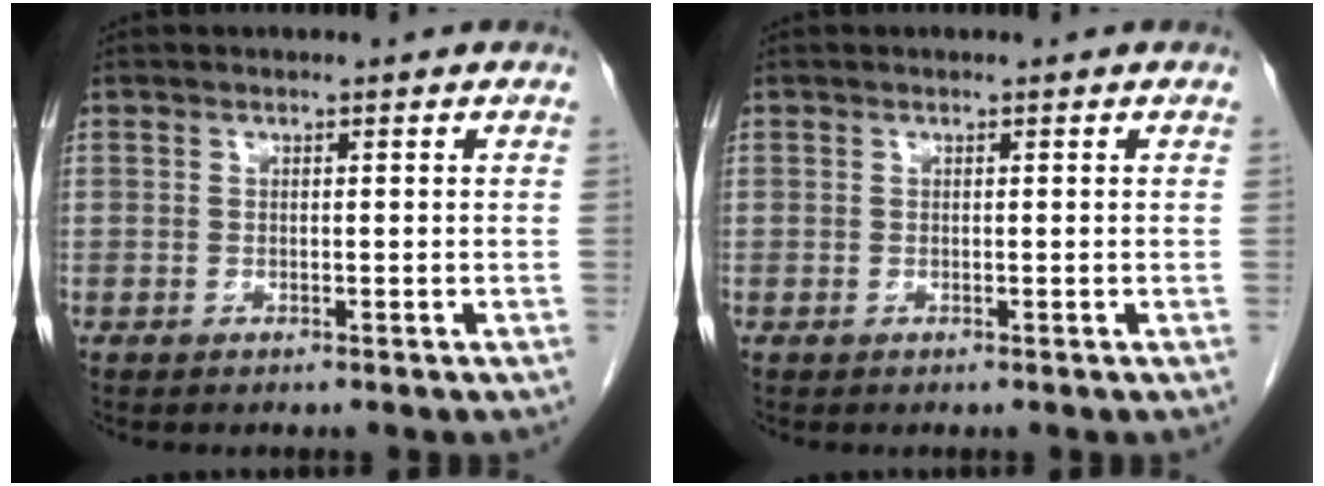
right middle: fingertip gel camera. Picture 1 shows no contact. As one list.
[{"total": 0.0}]